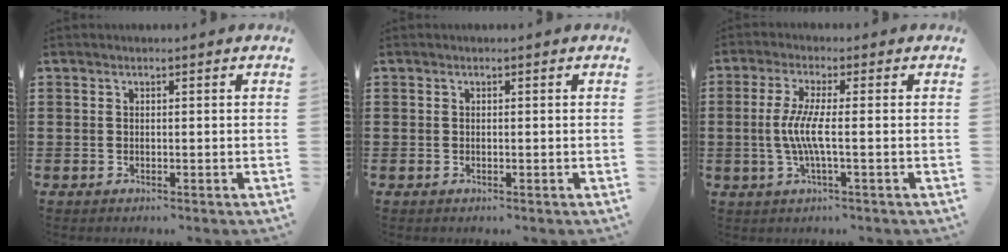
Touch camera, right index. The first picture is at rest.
{"total": 0.0}
{"total": 5.6, "force": [-0.9, 0.4, 5.5], "torque": [-0.129, -0.014, -0.028]}